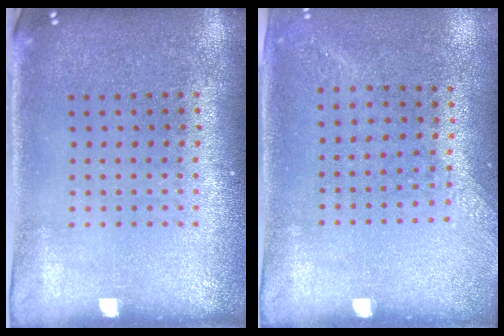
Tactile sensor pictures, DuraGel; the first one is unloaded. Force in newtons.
{"total": 1.3, "press": 1.1, "slide": 0.8}